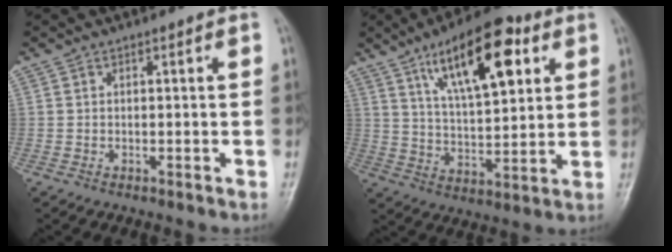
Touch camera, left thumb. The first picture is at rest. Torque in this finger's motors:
{"motor_torque": [0.64, 0.63, 1.81, -0.94, 0.39]}